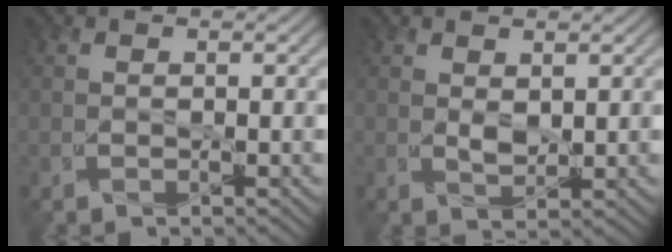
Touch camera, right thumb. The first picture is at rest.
{"total": 1.7, "force": [1.0, 0.5, 1.2], "torque": [-0.030, -0.003, 0.024]}